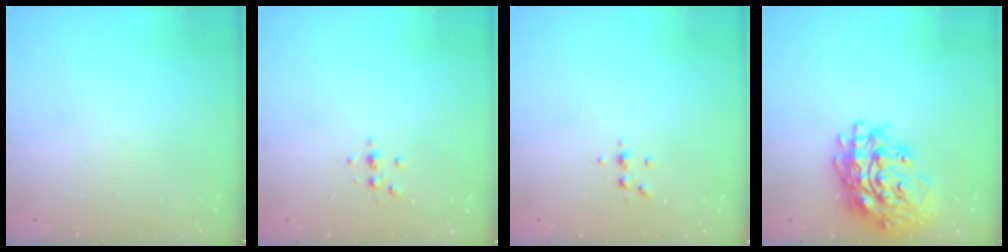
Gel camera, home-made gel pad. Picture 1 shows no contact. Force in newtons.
{"total": 2.4, "press": 2.4, "slide": 0.3}
{"total": 4.2, "press": 4.1, "slide": 0.5}
{"total": 19.4, "press": 19.2, "slide": 3.0}